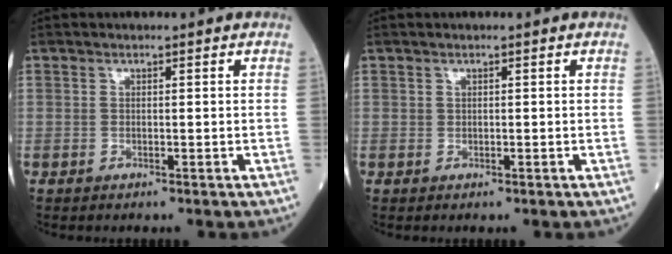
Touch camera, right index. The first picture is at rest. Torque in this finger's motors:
{"motor_torque": [-0.04, -0.04, -0.06, -0.01]}